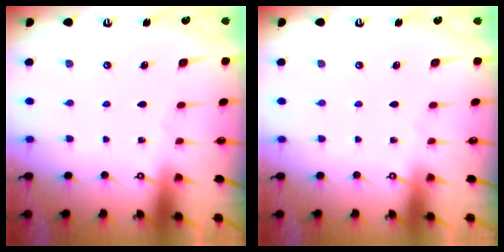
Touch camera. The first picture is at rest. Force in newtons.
{"total": 0.0}